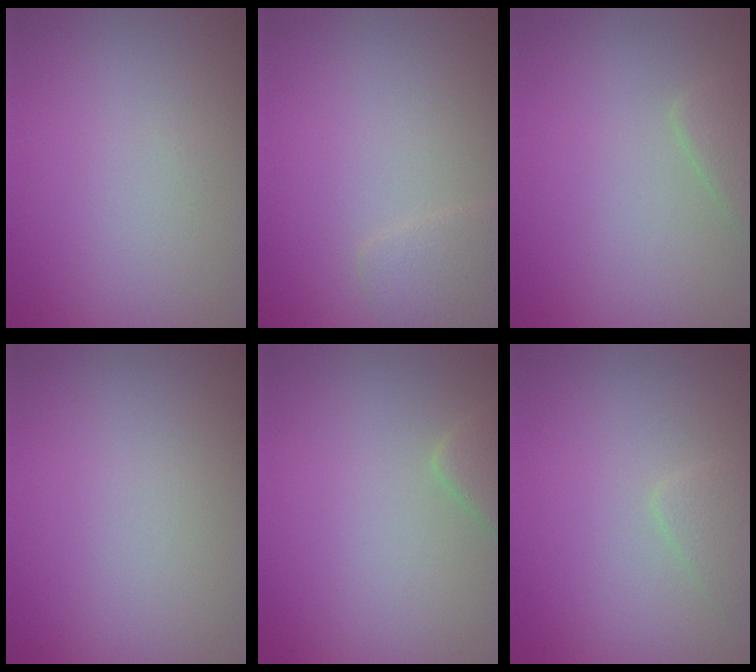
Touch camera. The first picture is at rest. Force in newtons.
{"total": 1.4, "press": 1.4, "slide": 0.1}
{"total": 1.8, "press": 1.8, "slide": 0.1}
{"total": 0.0}
{"total": 2.1, "press": 2.1, "slide": 0.2}
{"total": 1.2, "press": 1.2, "slide": 0.1}